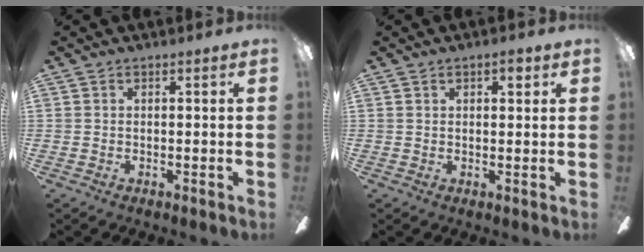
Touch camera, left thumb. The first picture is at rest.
{"total": 2.3, "force": [1.1, 1.2, 1.6], "torque": [-0.017, 0.000, 0.015]}